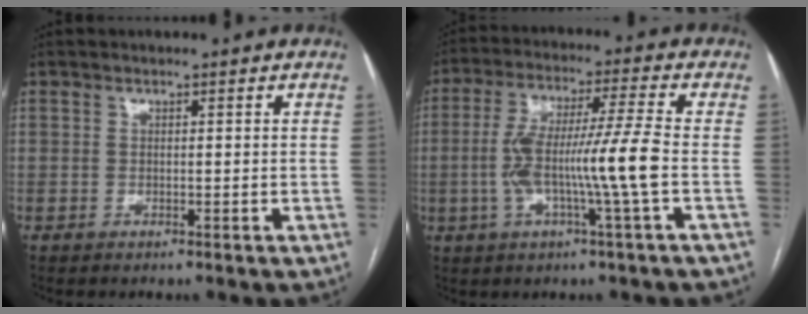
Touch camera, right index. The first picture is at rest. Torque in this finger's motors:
{"motor_torque": [1.77, -0.15, 0.86, 0.21]}